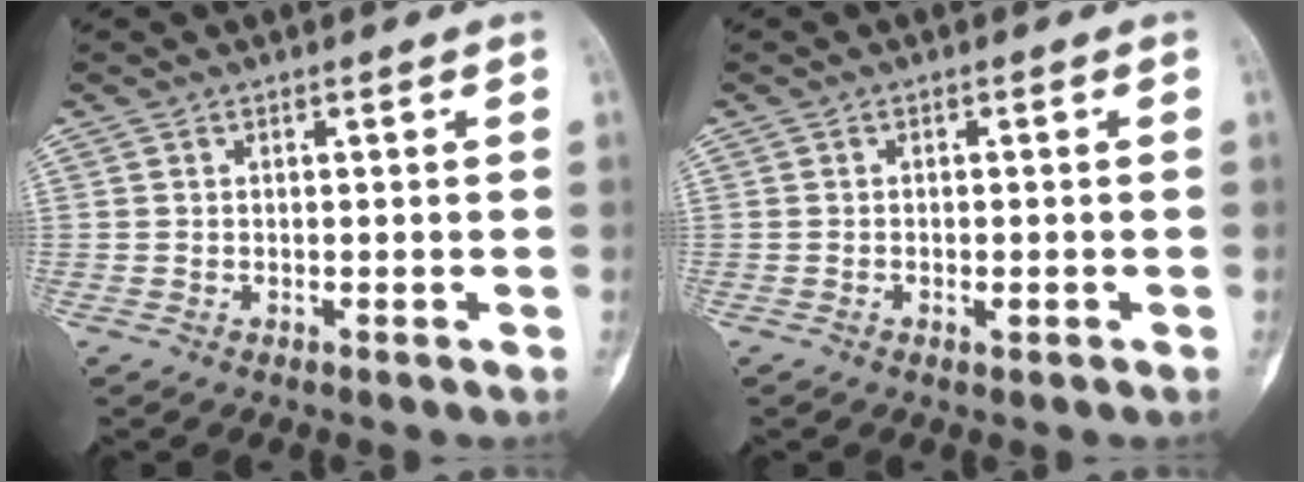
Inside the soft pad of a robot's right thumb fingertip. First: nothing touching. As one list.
[{"total": 1.2, "force": [-0.5, 0.6, 1.0], "torque": [-0.018, 0.002, -0.008]}]